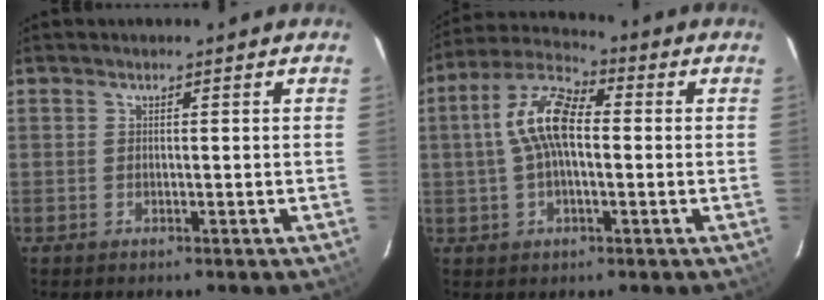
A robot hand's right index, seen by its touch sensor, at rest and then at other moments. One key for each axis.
{"total": 10.6, "fx": 0.4, "fy": 4.8, "fz": 9.4, "tx": -0.192, "ty": 0.025, "tz": 0.002}